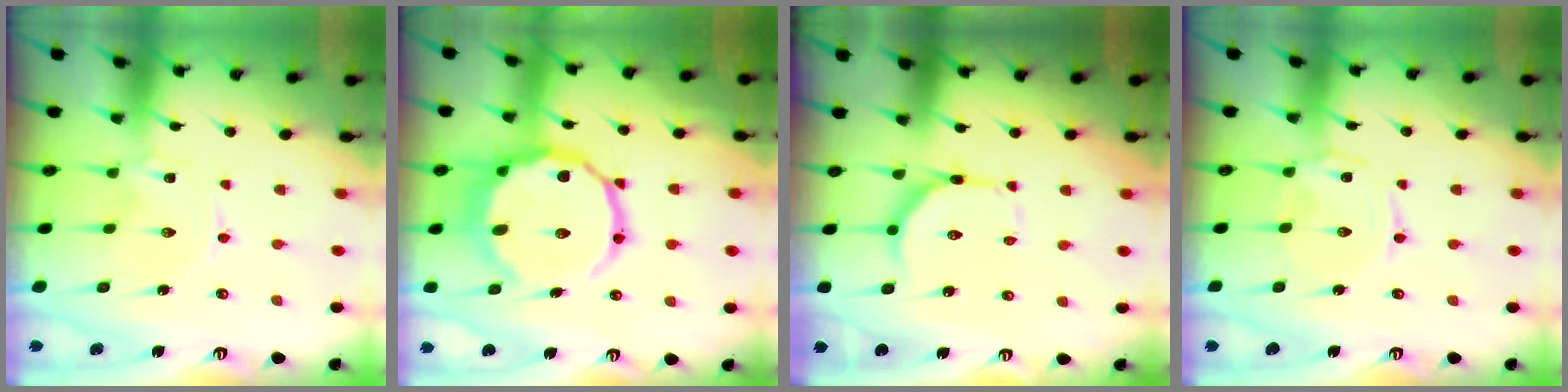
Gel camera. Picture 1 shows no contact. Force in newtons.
{"total": 18.9, "press": 18.9, "slide": 1.7}
{"total": 8.4, "press": 8.4, "slide": 1.0}
{"total": 1.7, "press": 1.6, "slide": 0.5}